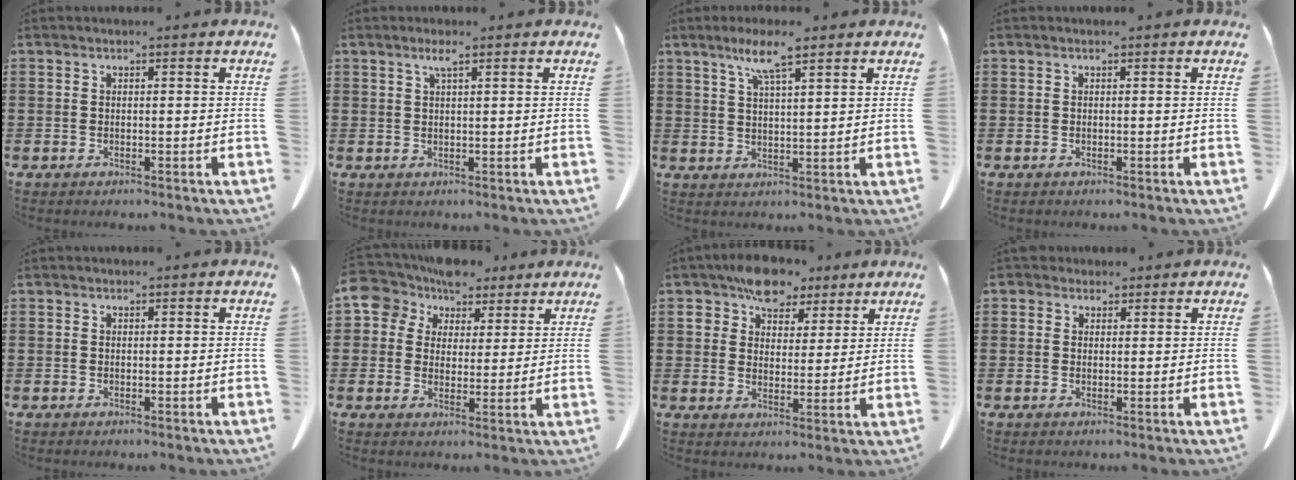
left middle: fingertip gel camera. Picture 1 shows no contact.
{"total": 1.9, "force": [1.1, 0.2, 1.5], "torque": [-0.032, 0.002, 0.019]}
{"total": 5.8, "force": [4.0, 0.6, 4.2], "torque": [-0.092, 0.000, 0.067]}
{"total": 0.0}
{"total": 0.0}
{"total": 8.1, "force": [5.7, 5.4, 2.0], "torque": [-0.072, -0.012, 0.106]}
{"total": 7.6, "force": [5.8, 4.4, 2.5], "torque": [-0.068, 0.002, 0.107]}
{"total": 2.1, "force": [1.6, 1.2, 0.3], "torque": [-0.012, 0.007, 0.033]}